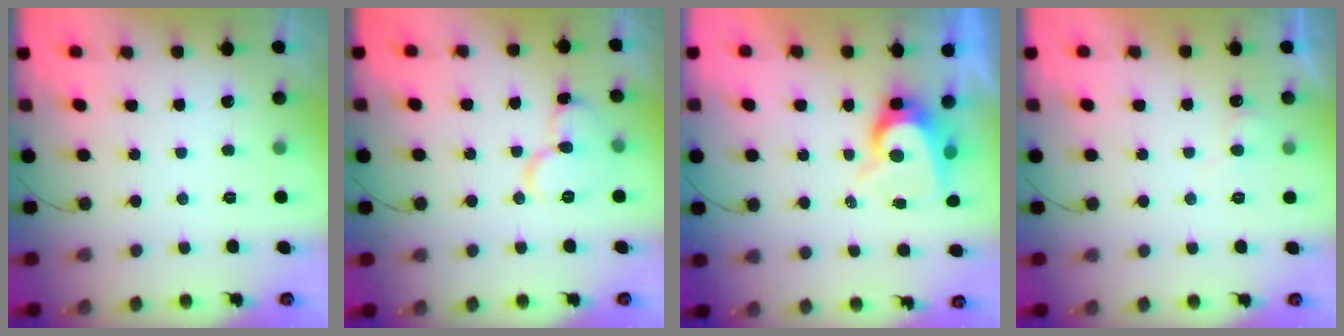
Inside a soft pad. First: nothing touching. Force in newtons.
{"total": 11.0, "press": 11.0, "slide": 1.0}
{"total": 7.3, "press": 7.3, "slide": 0.4}
{"total": 5.5, "press": 5.5, "slide": 0.6}